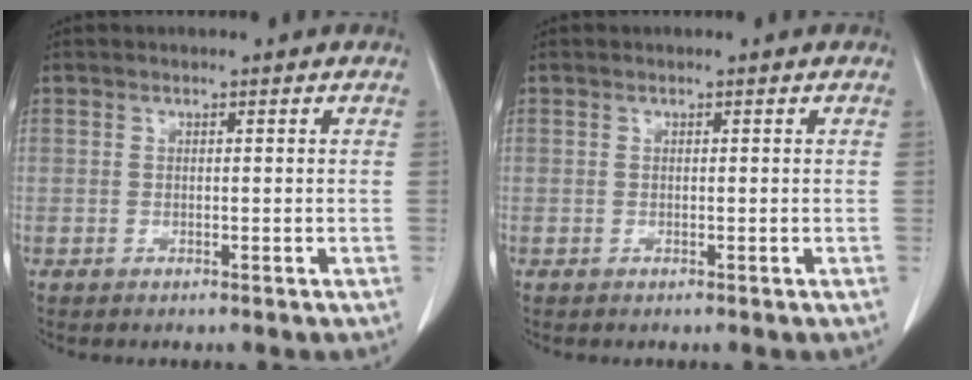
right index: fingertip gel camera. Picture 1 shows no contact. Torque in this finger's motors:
{"motor_torque": [0.00, 0.00, 0.02, 0.00]}